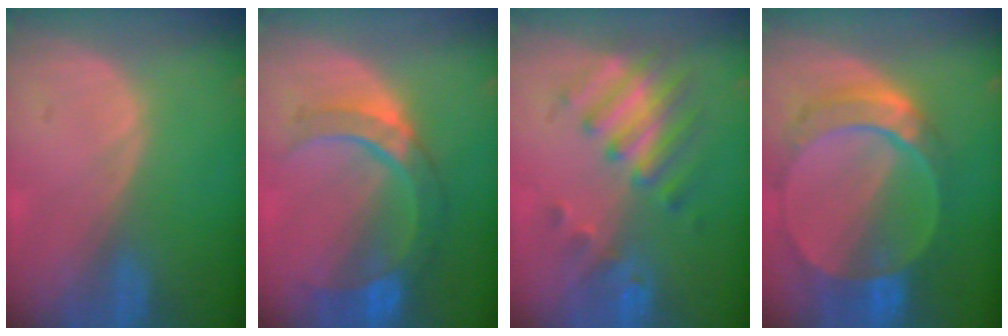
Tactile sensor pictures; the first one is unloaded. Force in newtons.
{"total": 8.5, "press": 8.1, "slide": 2.7}
{"total": 8.1, "press": 7.1, "slide": 4.0}
{"total": 9.6, "press": 8.4, "slide": 4.7}